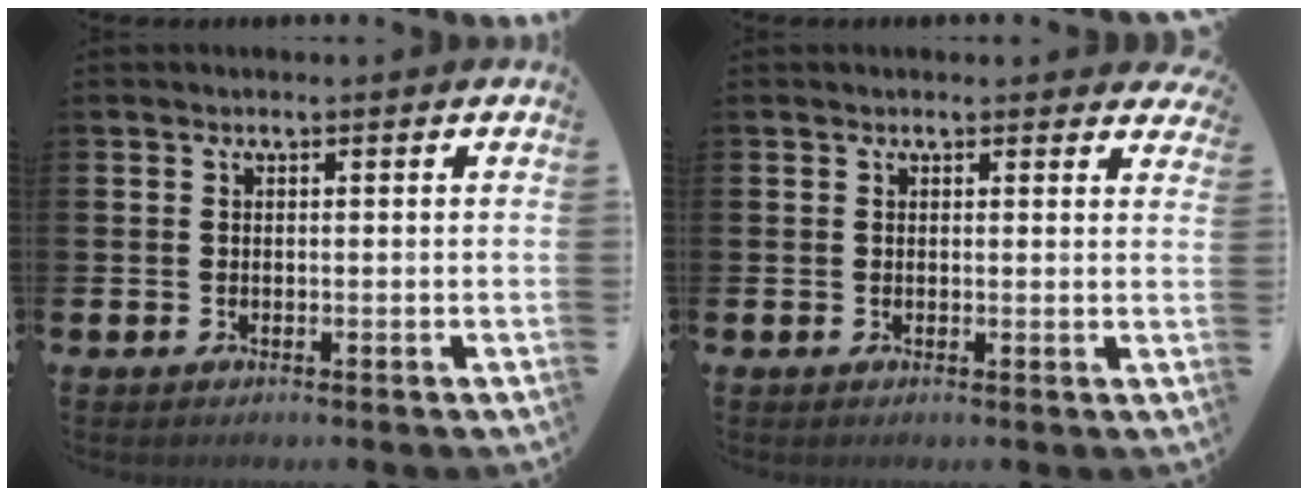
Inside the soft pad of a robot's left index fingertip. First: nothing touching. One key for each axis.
{"total": 0.9, "fx": 0.8, "fy": 0.4, "fz": 0.1, "tx": 0.005, "ty": 0.003, "tz": 0.014}